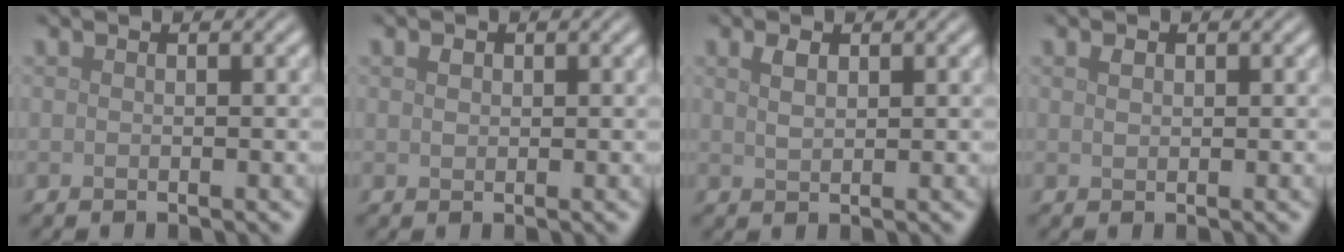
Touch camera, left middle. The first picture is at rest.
{"total": 0.9, "force": [0.4, 0.7, 0.4], "torque": [-0.009, -0.002, 0.007]}
{"total": 1.6, "force": [0.8, 0.8, 1.1], "torque": [-0.024, 0.000, 0.020]}
{"total": 0.8, "force": [0.4, 0.6, 0.5], "torque": [-0.010, -0.001, 0.009]}